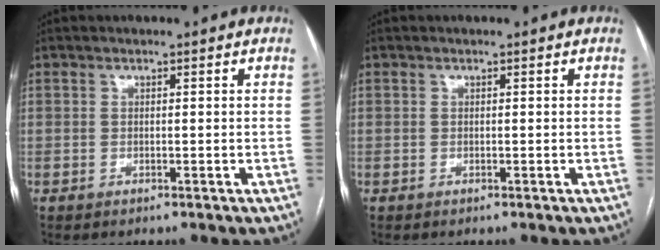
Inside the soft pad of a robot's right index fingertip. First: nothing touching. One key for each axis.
{"total": 0.0}